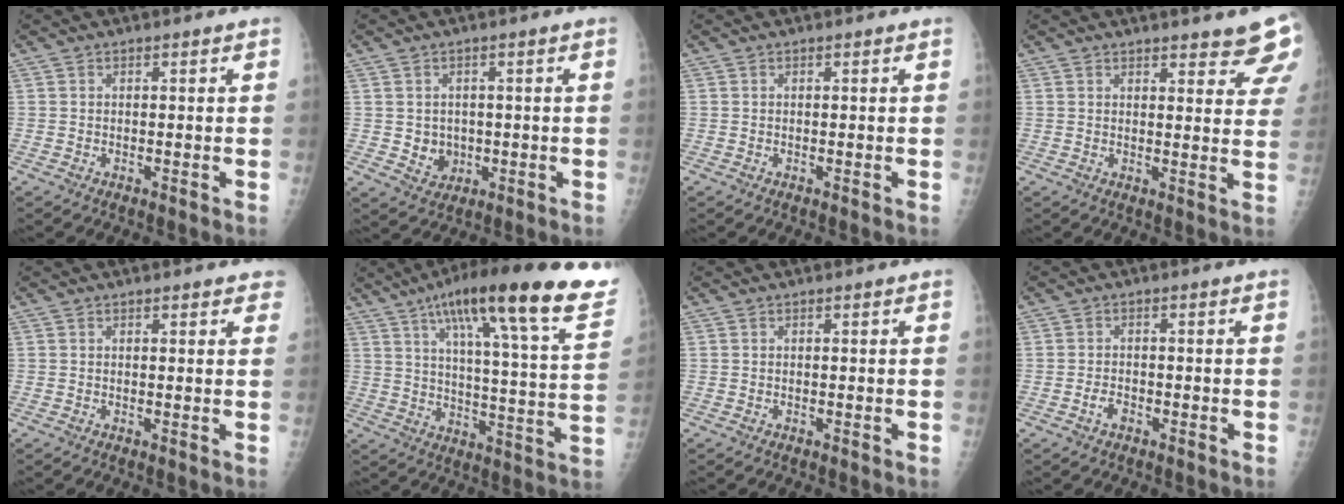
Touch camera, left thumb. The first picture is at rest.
{"total": 4.3, "force": [-0.2, 3.8, 1.9], "torque": [-0.010, 0.000, 0.008]}
{"total": 0.0}
{"total": 11.0, "force": [9.3, 2.5, 5.4], "torque": [-0.031, -0.042, 0.095]}
{"total": 3.1, "force": [2.3, 1.2, 1.6], "torque": [0.008, -0.001, 0.021]}
{"total": 26.9, "force": [16.9, 4.0, 20.5], "torque": [-0.290, -0.044, 0.237]}
{"total": 0.0}
{"total": 2.0, "force": [-1.1, 1.2, 1.1], "torque": [-0.021, 0.009, -0.020]}